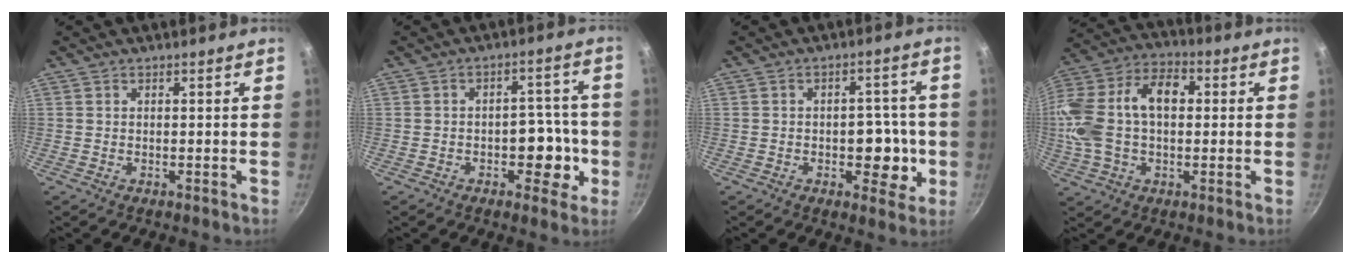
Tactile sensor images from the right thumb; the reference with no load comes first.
{"total": 8.5, "force": [-2.4, 5.6, 6.0], "torque": [-0.030, 0.027, -0.030]}
{"total": 8.6, "force": [-1.7, 5.6, 6.4], "torque": [-0.038, 0.008, -0.021]}
{"total": 19.7, "force": [1.2, 12.6, 15.1], "torque": [-0.282, 0.043, 0.007]}